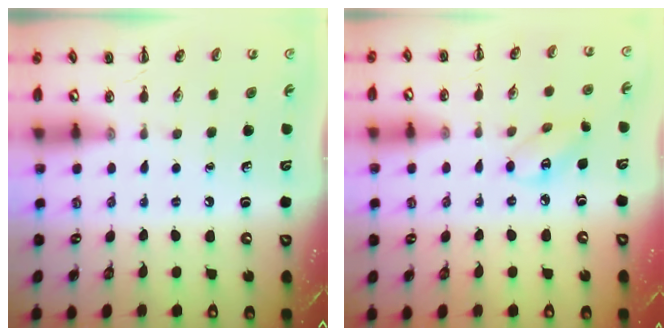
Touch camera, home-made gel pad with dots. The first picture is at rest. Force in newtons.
{"total": 3.8, "press": 3.8, "slide": 0.7}